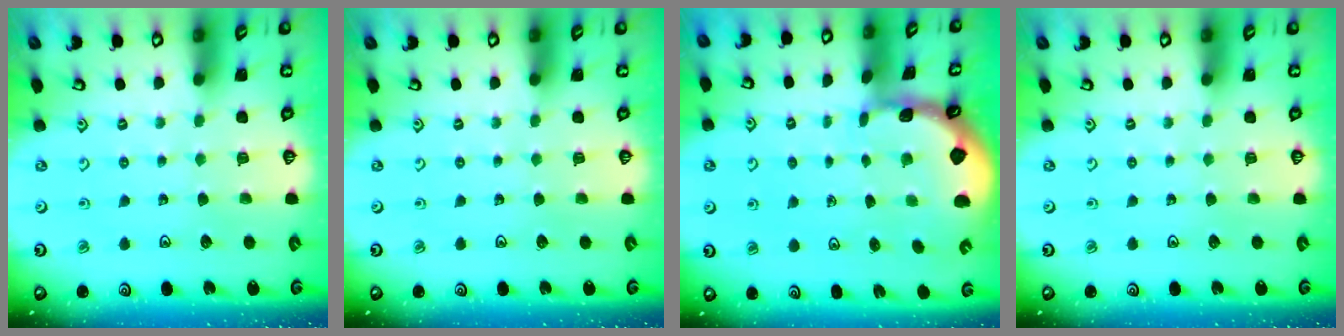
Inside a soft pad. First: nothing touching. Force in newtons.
{"total": 0.0}
{"total": 1.0, "press": 1.0, "slide": 0.1}
{"total": 0.0}